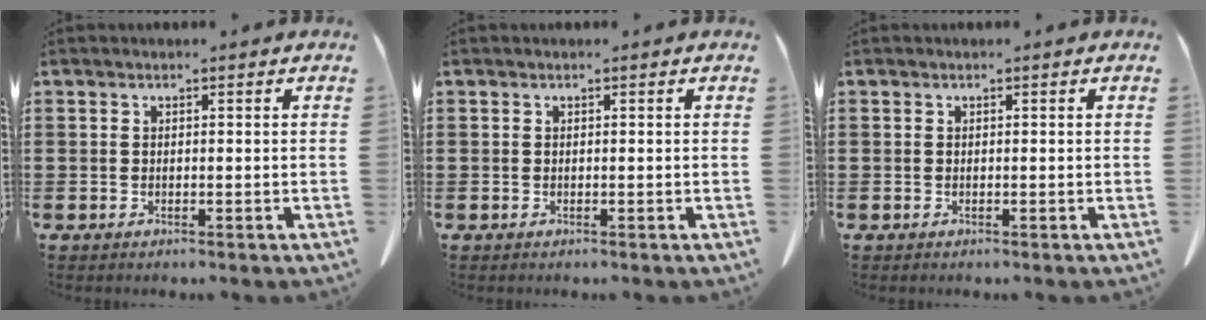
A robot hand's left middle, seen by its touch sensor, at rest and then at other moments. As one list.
[{"total": 0.0}, {"total": 0.0}]